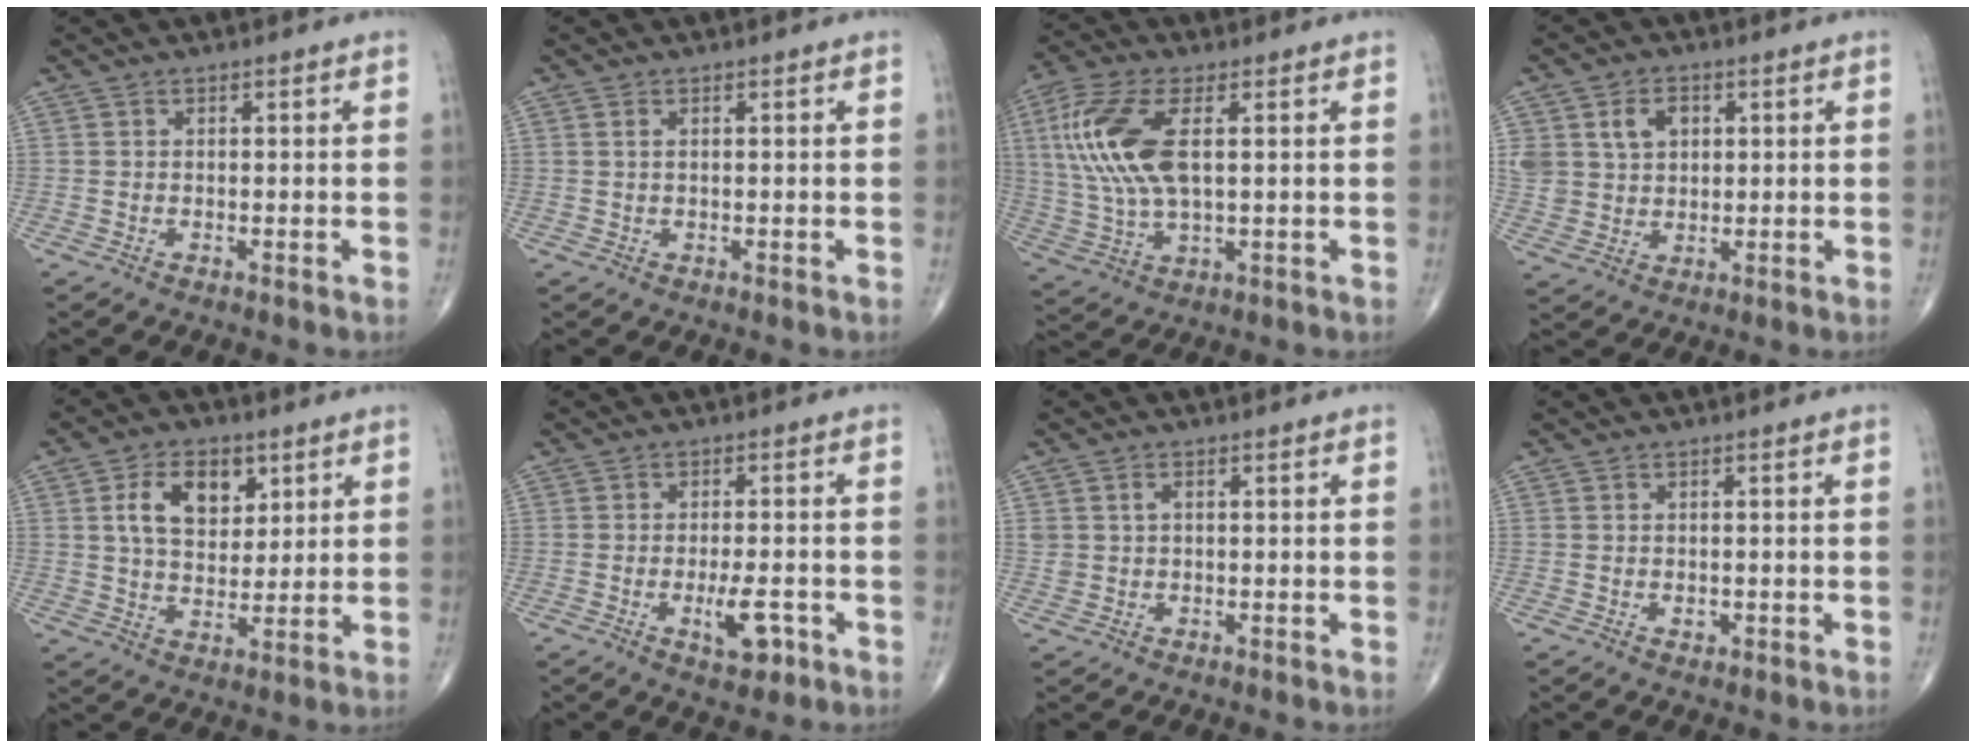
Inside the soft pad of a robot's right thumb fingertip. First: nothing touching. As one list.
[{"total": 0.7, "force": [0.3, 0.3, 0.5], "torque": [-0.013, 0.005, 0.005]}, {"total": 15.1, "force": [3.1, 6.8, 13.1], "torque": [-0.300, 0.001, 0.064]}, {"total": 8.2, "force": [2.7, 6.4, 4.4], "torque": [-0.060, -0.006, 0.057]}, {"total": 10.4, "force": [3.8, 6.7, 6.9], "torque": [-0.090, -0.013, 0.070]}, {"total": 5.5, "force": [-2.1, 2.1, 4.6], "torque": [-0.062, 0.003, -0.026]}, {"total": 2.1, "force": [0.5, 1.7, 1.2], "torque": [-0.017, 0.001, 0.014]}, {"total": 1.1, "force": [-0.3, 0.8, 0.7], "torque": [-0.005, 0.001, -0.002]}]